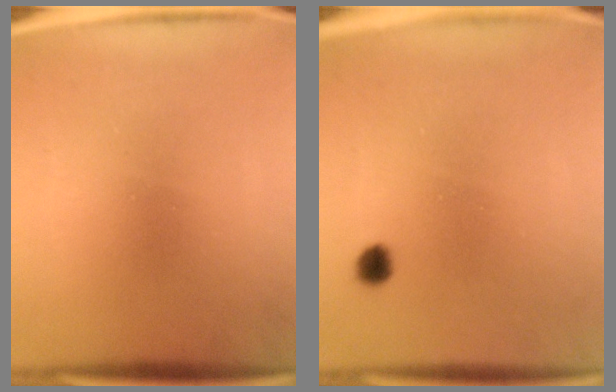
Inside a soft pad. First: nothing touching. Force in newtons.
{"total": 1.9}